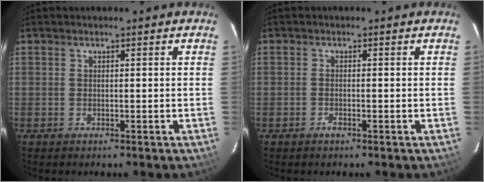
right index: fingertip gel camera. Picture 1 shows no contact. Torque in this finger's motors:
{"motor_torque": [0.13, 0.04, 0.03, 0.02]}